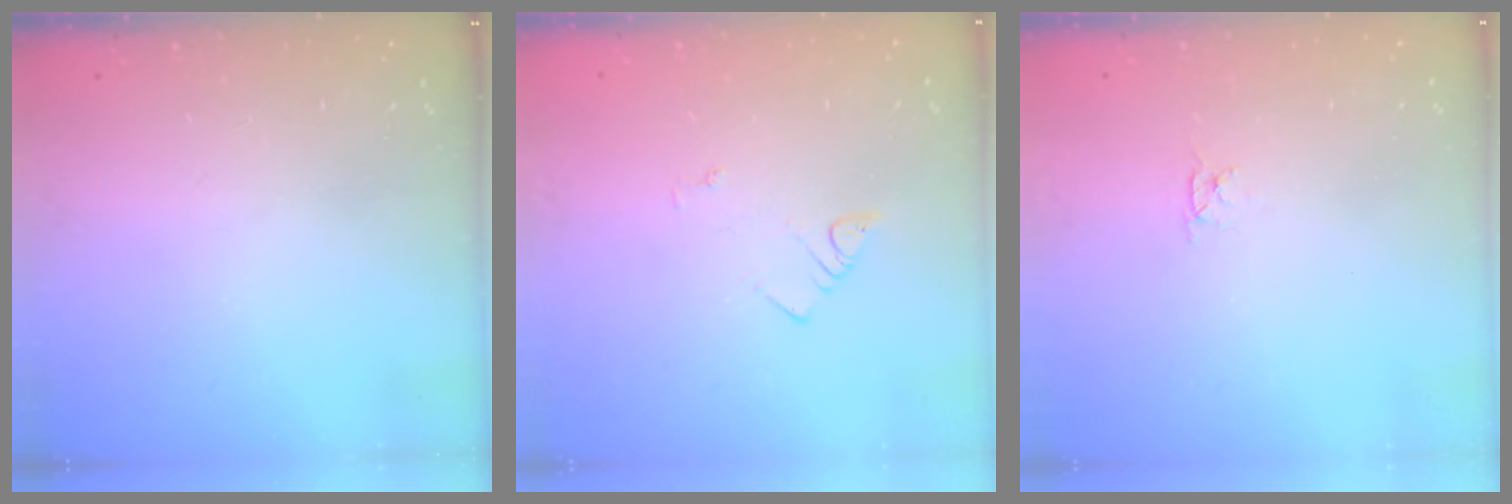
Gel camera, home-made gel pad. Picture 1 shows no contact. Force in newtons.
{"total": 2.1, "press": 2.1, "slide": 0.4}
{"total": 2.8, "press": 2.8, "slide": 0.3}